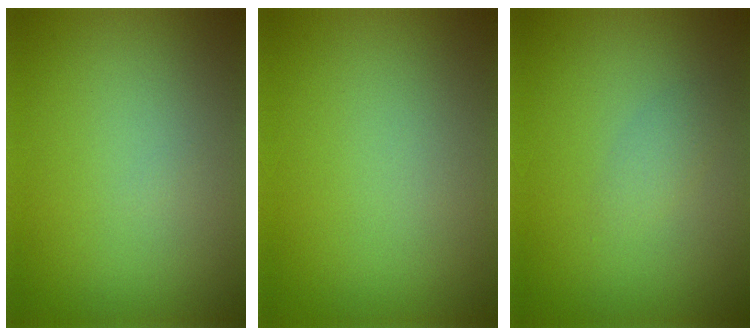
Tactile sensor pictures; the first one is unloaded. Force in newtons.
{"total": 0.0}
{"total": 1.1, "press": 1.1, "slide": 0.0}